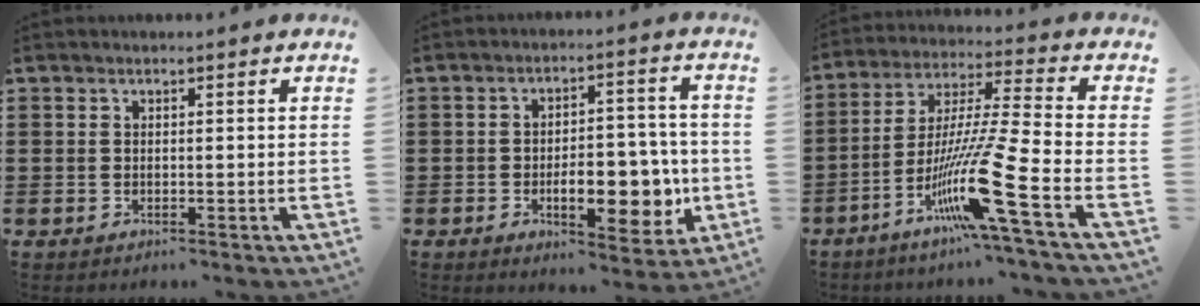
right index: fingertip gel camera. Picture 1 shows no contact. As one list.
[{"total": 10.8, "force": [-2.8, 5.2, 9.1], "torque": [-0.123, -0.004, -0.045]}, {"total": 15.6, "force": [-7.7, 0.3, 13.6], "torque": [-0.275, -0.015, -0.145]}]